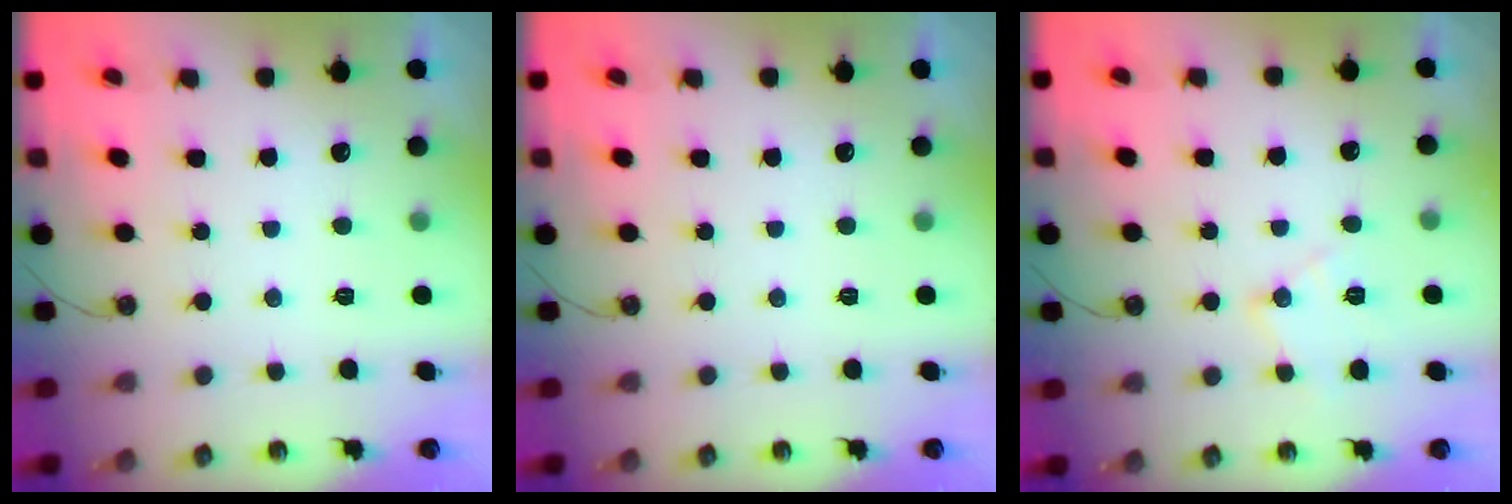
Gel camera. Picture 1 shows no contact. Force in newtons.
{"total": 0.0}
{"total": 10.2, "press": 10.2, "slide": 0.7}